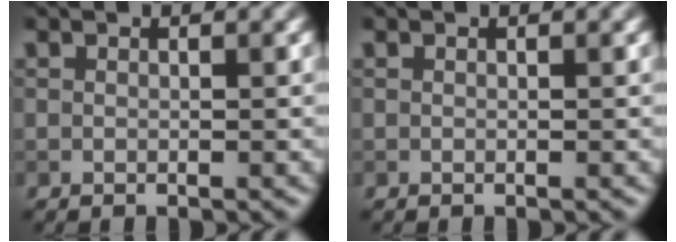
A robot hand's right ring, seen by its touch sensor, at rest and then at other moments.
{"total": 0.0}